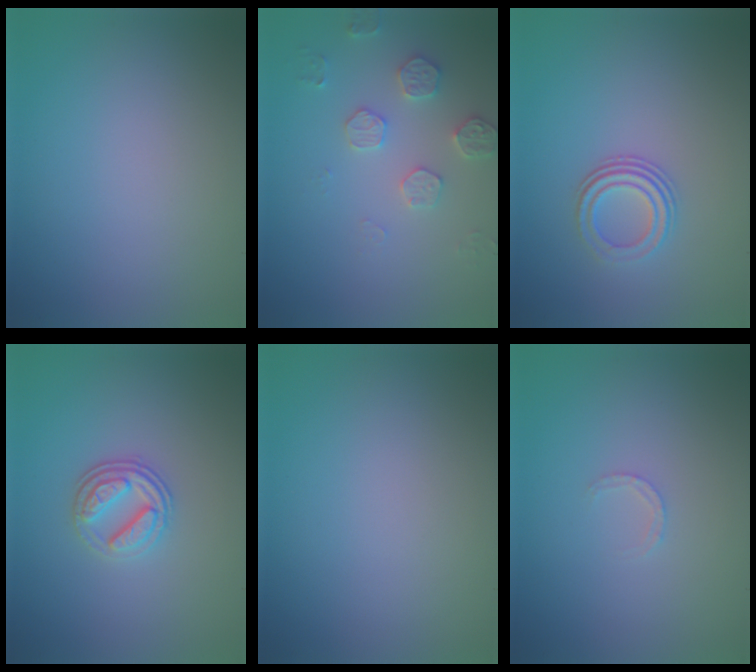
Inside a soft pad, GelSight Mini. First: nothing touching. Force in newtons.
{"total": 2.7, "press": 2.7, "slide": 0.5}
{"total": 2.8, "press": 2.1, "slide": 1.9}
{"total": 3.4, "press": 2.7, "slide": 2.0}
{"total": 0.0}
{"total": 0.9, "press": 0.9, "slide": 0.2}